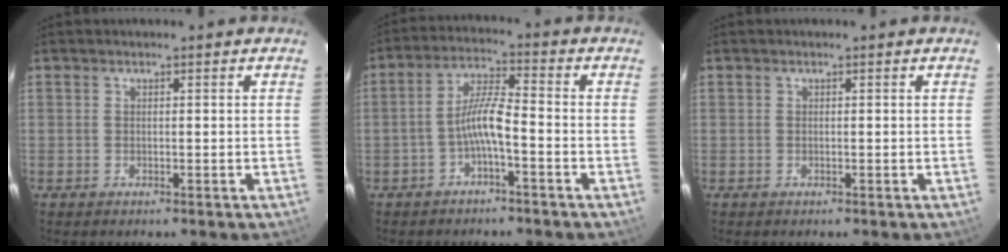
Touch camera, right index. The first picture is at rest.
{"total": 5.0, "force": [-2.2, 0.3, 4.5], "torque": [-0.094, 0.012, -0.040]}
{"total": 0.0}